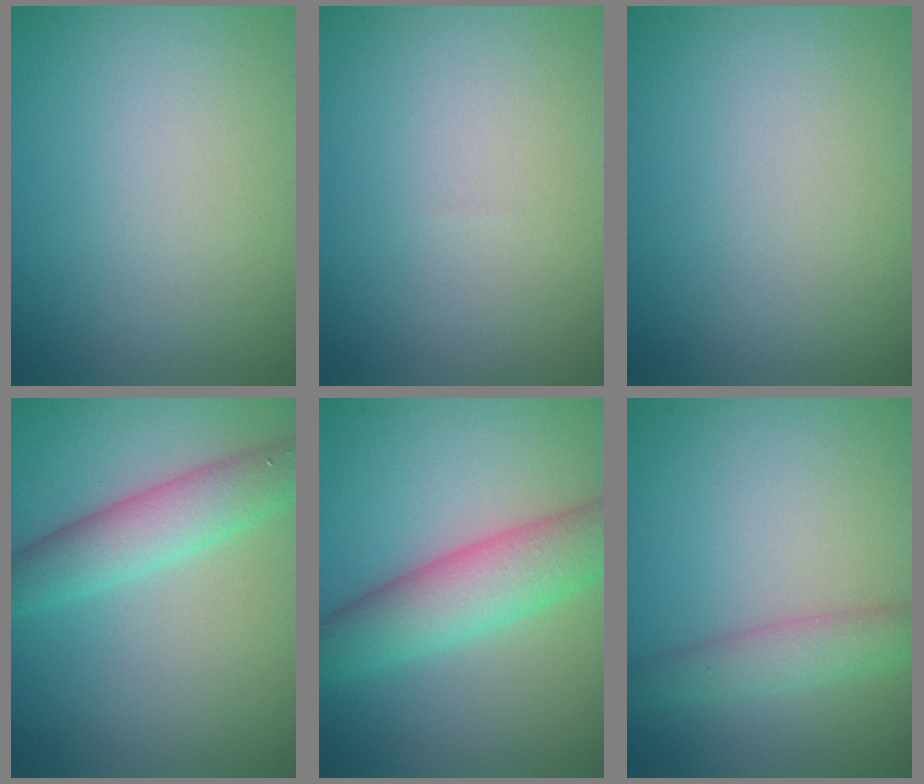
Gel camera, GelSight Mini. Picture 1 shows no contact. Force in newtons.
{"total": 0.0}
{"total": 0.0}
{"total": 4.3, "press": 4.3, "slide": 0.2}
{"total": 6.0, "press": 6.0, "slide": 0.2}
{"total": 2.8, "press": 2.8, "slide": 0.1}